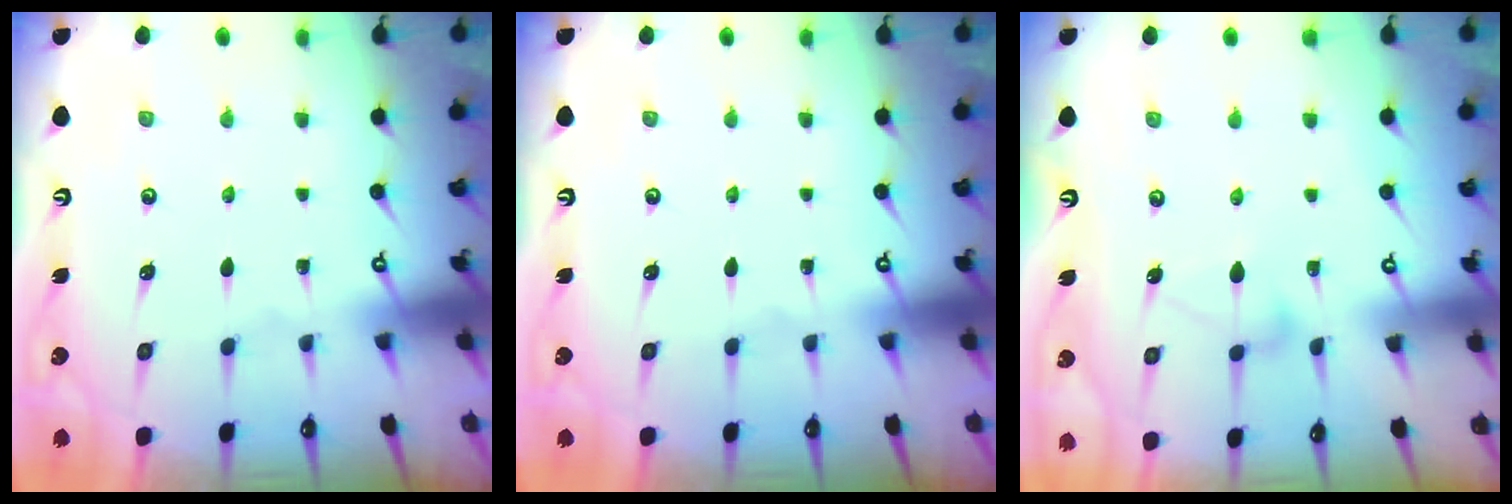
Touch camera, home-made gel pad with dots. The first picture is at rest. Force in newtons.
{"total": 0.0}
{"total": 6.3, "press": 6.3, "slide": 0.3}